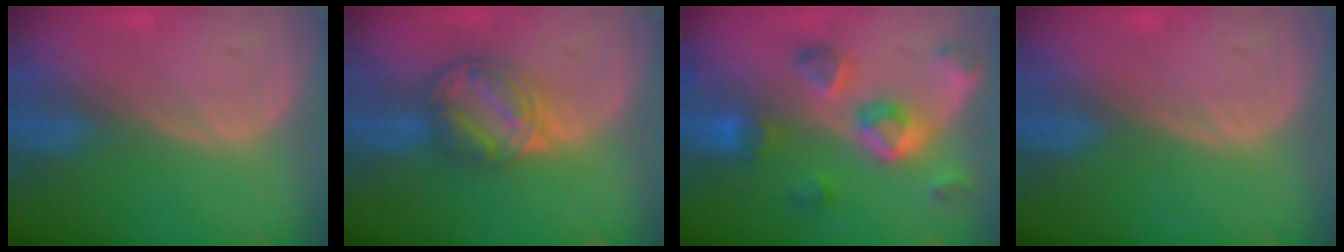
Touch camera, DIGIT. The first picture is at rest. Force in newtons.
{"total": 7.8, "press": 6.7, "slide": 3.8}
{"total": 8.3, "press": 8.1, "slide": 1.9}
{"total": 0.0}